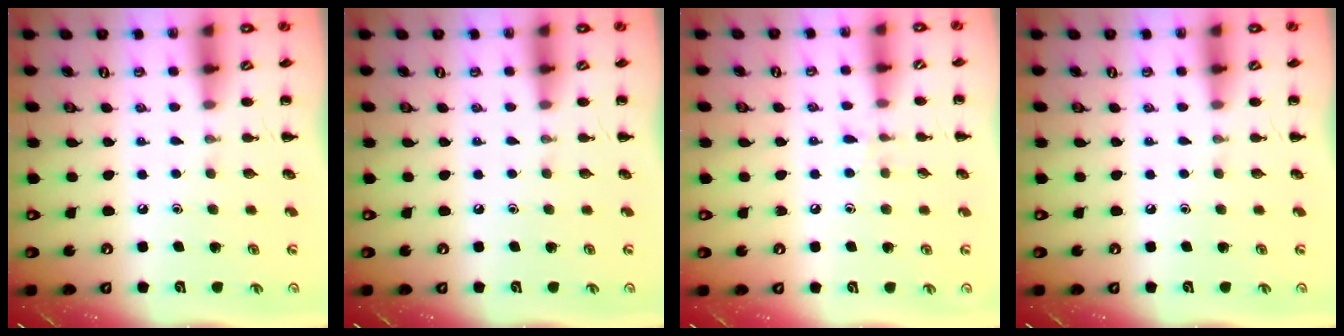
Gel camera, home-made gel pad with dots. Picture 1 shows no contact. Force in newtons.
{"total": 0.0}
{"total": 6.5, "press": 6.1, "slide": 2.4}
{"total": 0.0}